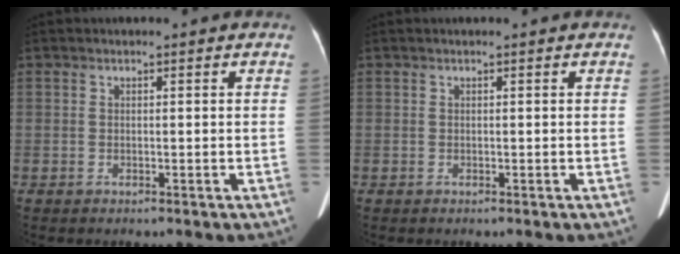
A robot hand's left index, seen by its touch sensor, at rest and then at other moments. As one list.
[{"total": 1.0, "force": [0.9, 0.1, 0.4], "torque": [-0.006, 0.023, 0.014]}]